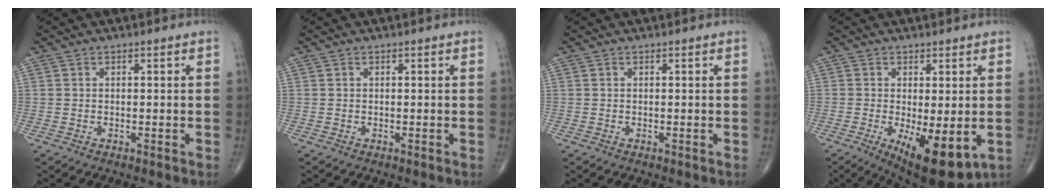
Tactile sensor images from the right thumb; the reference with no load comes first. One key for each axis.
{"total": 0.0}
{"total": 0.0}
{"total": 11.5, "fx": -3.2, "fy": 4.1, "fz": 10.3, "tx": -0.148, "ty": -0.023, "tz": -0.034}